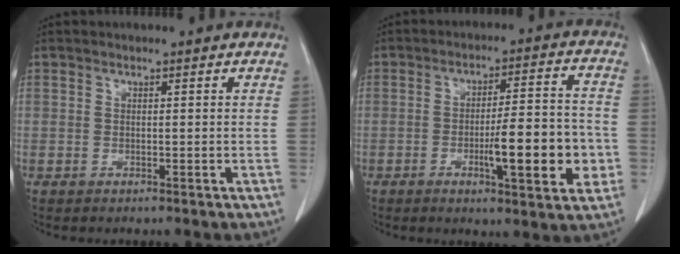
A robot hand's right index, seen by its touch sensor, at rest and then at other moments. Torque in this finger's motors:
{"motor_torque": [1.66, -0.48, 0.82, 0.16]}